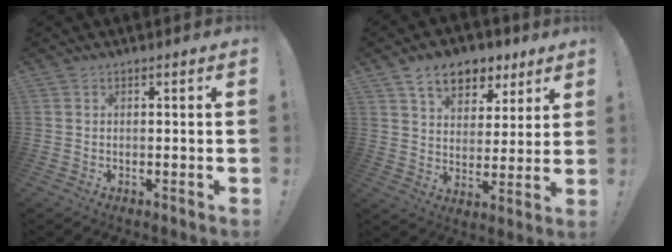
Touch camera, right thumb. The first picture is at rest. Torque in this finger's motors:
{"motor_torque": [-0.54, 1.32, 0.67, 0.57, 0.00]}